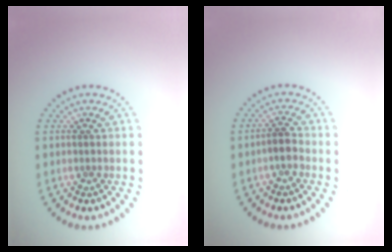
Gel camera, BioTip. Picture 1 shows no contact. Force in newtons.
{"total": 1.7, "press": 1.4, "slide": 1.0}